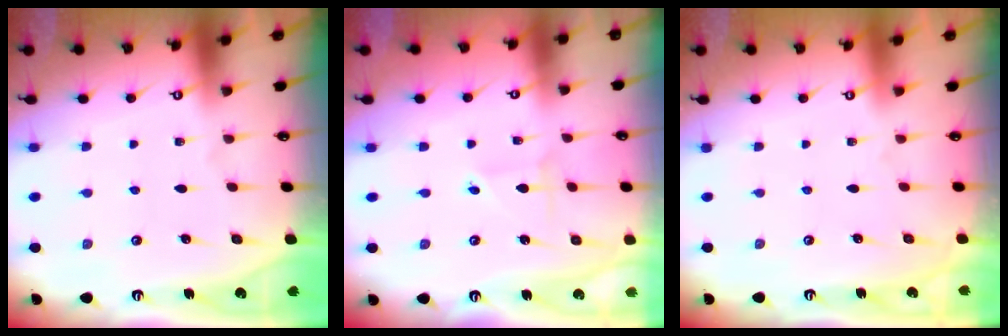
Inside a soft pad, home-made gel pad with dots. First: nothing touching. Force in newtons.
{"total": 1.8, "press": 1.8, "slide": 0.1}
{"total": 0.0}